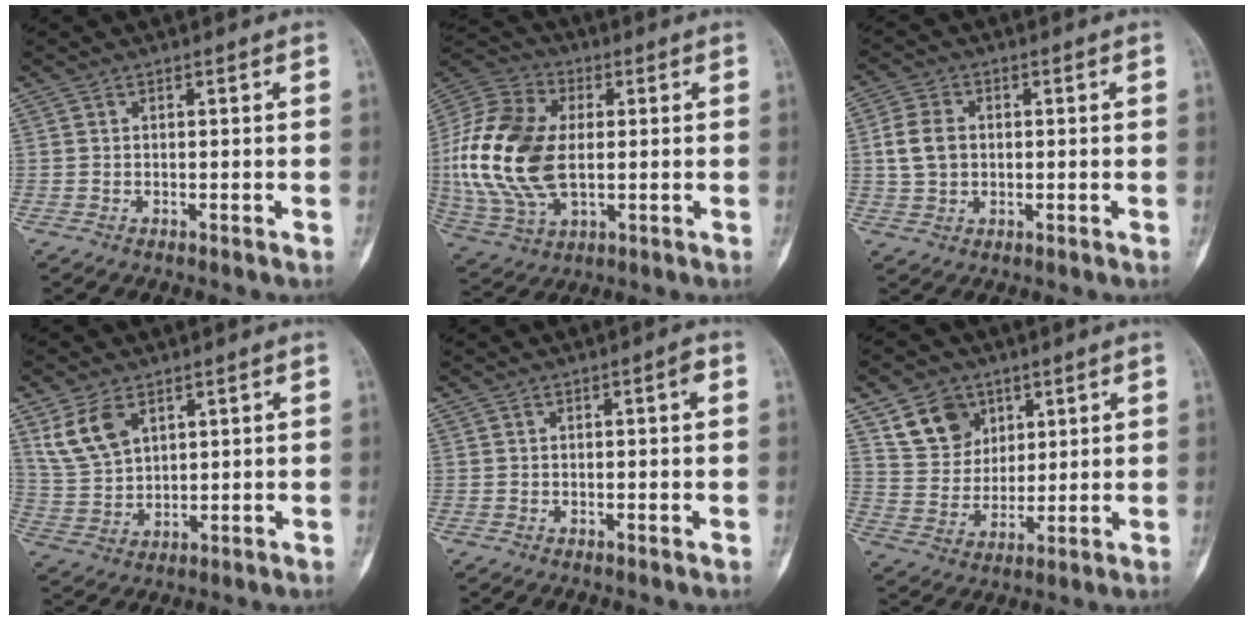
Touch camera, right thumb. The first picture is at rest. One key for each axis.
{"total": 20.8, "fx": 0.6, "fy": 12.7, "fz": 16.4, "tx": -0.347, "ty": 0.000, "tz": 0.015}
{"total": 6.2, "fx": 0.5, "fy": 4.7, "fz": 4.0, "tx": -0.072, "ty": 0.007, "tz": 0.010}
{"total": 8.3, "fx": 4.4, "fy": 4.9, "fz": 5.0, "tx": -0.093, "ty": -0.014, "tz": 0.102}
{"total": 2.3, "fx": 0.3, "fy": 0.4, "fz": 2.2, "tx": -0.034, "ty": 0.008, "tz": 0.004}
{"total": 10.2, "fx": 5.5, "fy": 7.8, "fz": 3.4, "tx": -0.032, "ty": -0.029, "tz": 0.110}